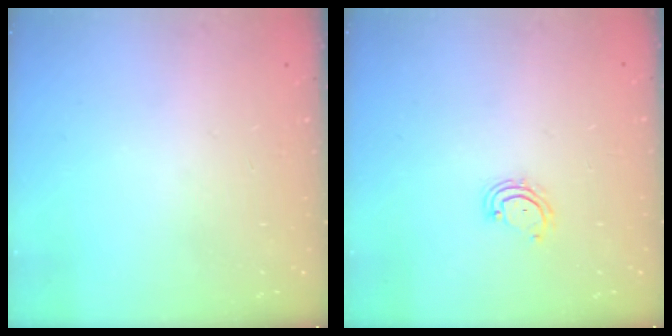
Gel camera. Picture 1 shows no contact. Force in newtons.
{"total": 4.1, "press": 4.1, "slide": 0.3}